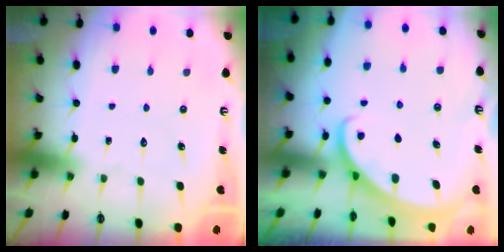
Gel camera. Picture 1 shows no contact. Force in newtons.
{"total": 1.8, "press": 1.8, "slide": 0.1}